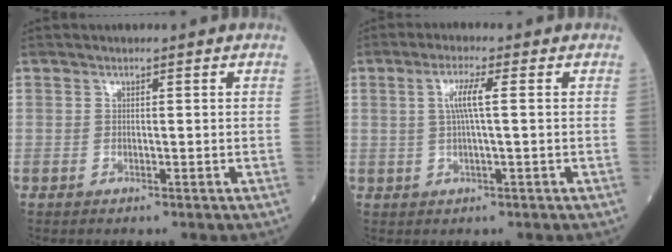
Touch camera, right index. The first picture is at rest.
{"total": 4.1, "force": [0.7, -0.2, 4.0], "torque": [-0.079, 0.007, 0.013]}